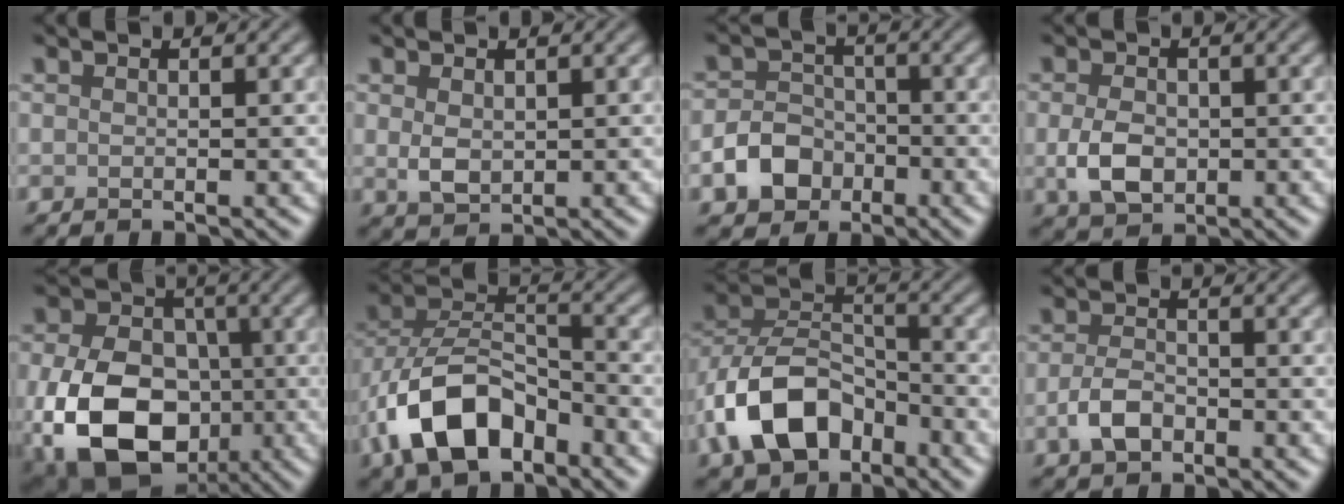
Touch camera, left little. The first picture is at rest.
{"total": 2.3, "force": [0.4, 1.5, 1.7], "torque": [-0.036, -0.002, 0.012]}
{"total": 4.2, "force": [-1.9, 3.2, 1.9], "torque": [-0.034, 0.000, -0.039]}
{"total": 3.8, "force": [-0.5, 2.7, 2.7], "torque": [-0.057, -0.005, -0.011]}
{"total": 15.1, "force": [-4.2, 10.8, 9.6], "torque": [-0.171, -0.036, -0.068]}
{"total": 9.3, "force": [-4.6, 5.1, 6.2], "torque": [-0.127, 0.009, -0.092]}
{"total": 9.1, "force": [-4.5, 5.6, 5.5], "torque": [-0.107, 0.007, -0.093]}
{"total": 2.8, "force": [-1.2, 1.7, 1.9], "torque": [-0.040, 0.000, -0.028]}